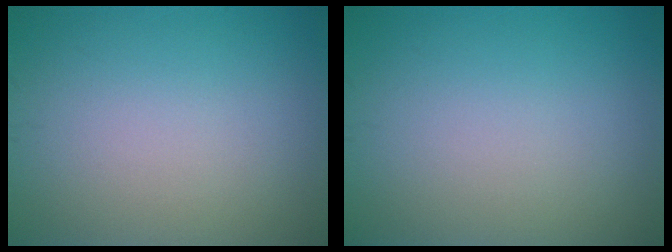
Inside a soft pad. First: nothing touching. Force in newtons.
{"total": 0.0}